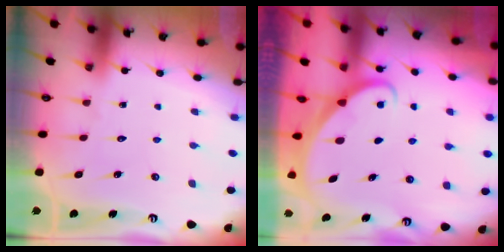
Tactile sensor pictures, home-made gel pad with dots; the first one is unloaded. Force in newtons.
{"total": 1.6, "press": 1.6, "slide": 0.0}